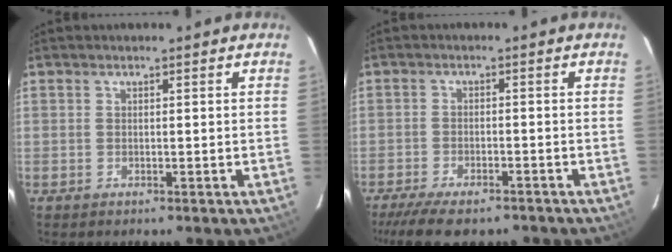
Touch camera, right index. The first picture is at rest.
{"total": 10.8, "force": [-8.8, 3.3, 5.4], "torque": [-0.125, -0.027, -0.141]}